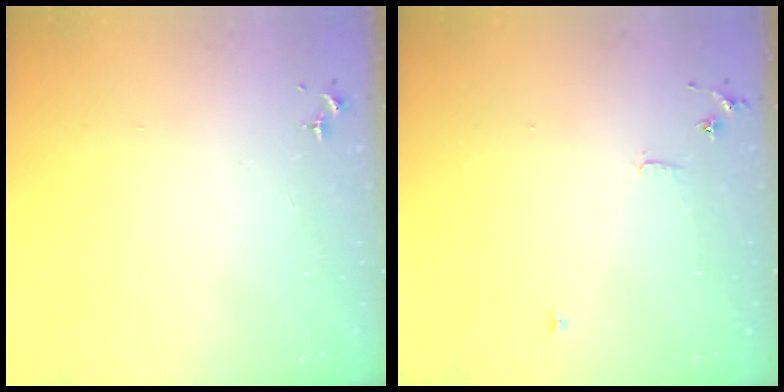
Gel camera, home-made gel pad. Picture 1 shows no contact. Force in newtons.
{"total": 5.6, "press": 5.6, "slide": 0.6}